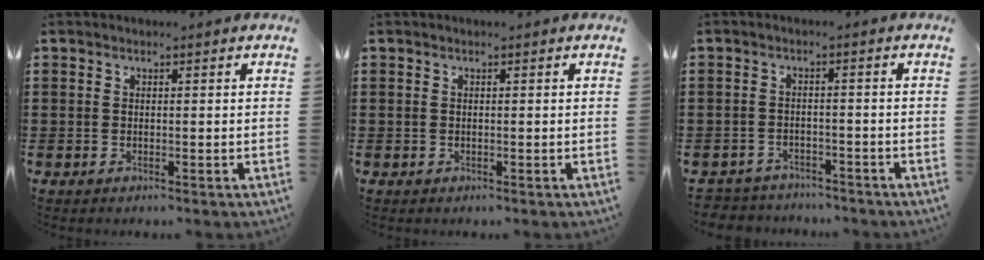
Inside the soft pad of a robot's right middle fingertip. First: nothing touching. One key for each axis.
{"total": 0.0}
{"total": 2.7, "fx": -2.7, "fy": 0.5, "fz": -0.4, "tx": -0.002, "ty": 0.000, "tz": -0.061}